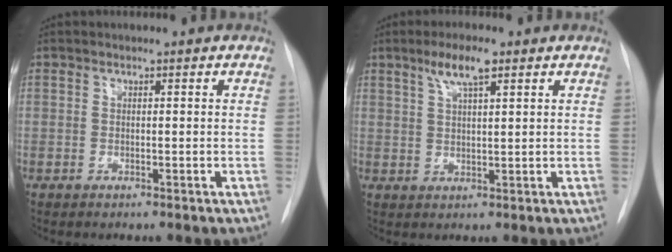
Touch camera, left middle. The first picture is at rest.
{"total": 4.9, "force": [2.9, 0.7, 3.8], "torque": [-0.076, 0.006, 0.052]}